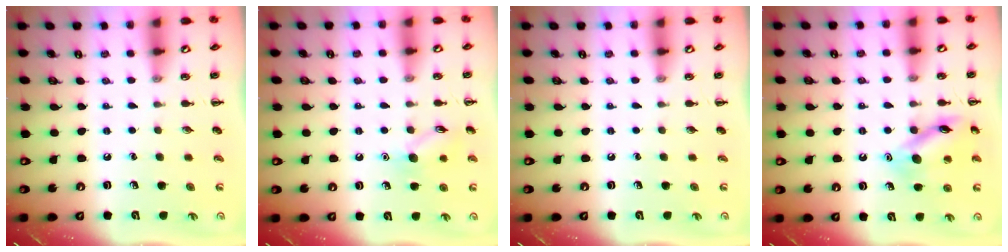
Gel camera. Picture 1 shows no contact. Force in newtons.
{"total": 9.1, "press": 9.1, "slide": 0.7}
{"total": 0.0}
{"total": 13.8, "press": 13.7, "slide": 0.7}